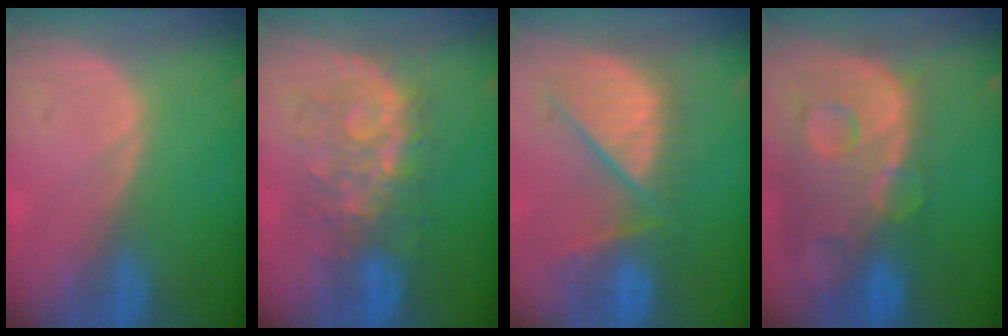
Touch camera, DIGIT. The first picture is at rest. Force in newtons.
{"total": 8.3, "press": 8.3, "slide": 0.9}
{"total": 10.0, "press": 9.4, "slide": 3.2}
{"total": 13.8, "press": 11.3, "slide": 8.0}